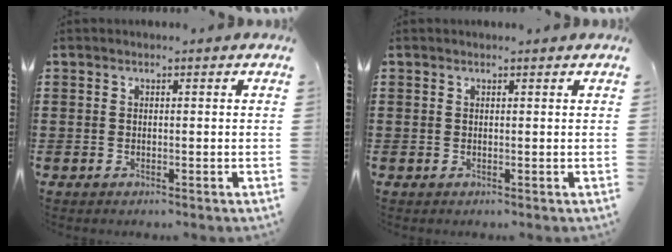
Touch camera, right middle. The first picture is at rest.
{"total": 0.0}